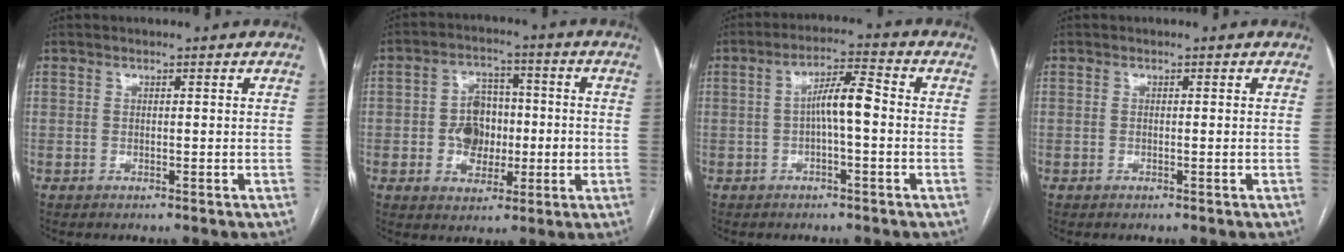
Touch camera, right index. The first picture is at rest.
{"total": 7.9, "force": [-0.8, 6.0, 5.1], "torque": [-0.086, 0.023, -0.009]}
{"total": 5.8, "force": [-0.4, 1.0, 5.7], "torque": [-0.099, 0.018, -0.010]}
{"total": 0.0}